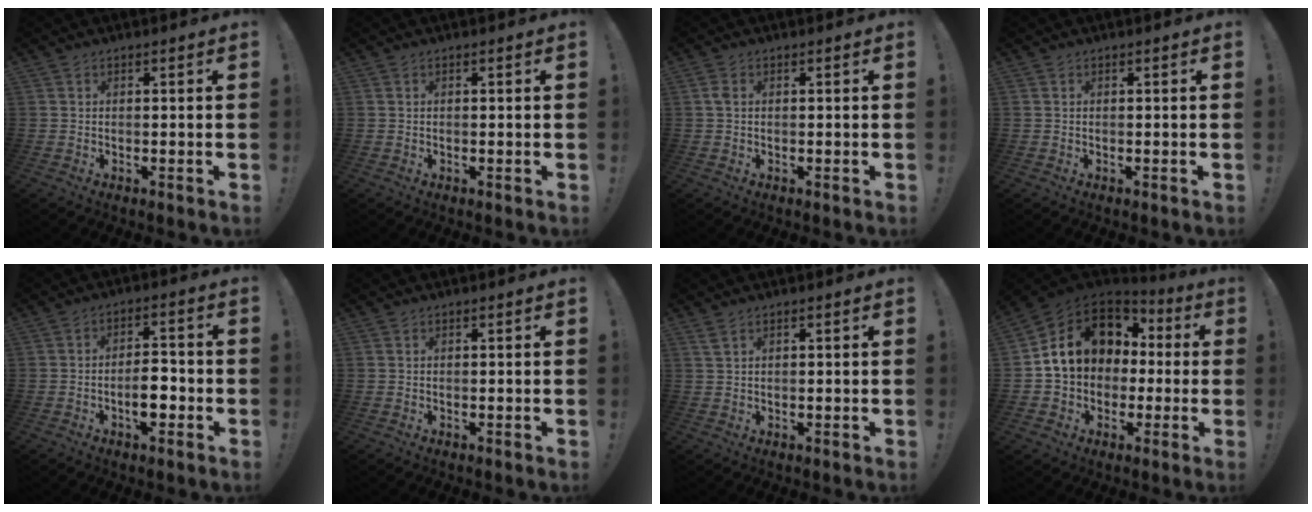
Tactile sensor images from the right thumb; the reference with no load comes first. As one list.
[{"total": 0.0}, {"total": 1.5, "force": [0.2, 0.9, 1.2], "torque": [-0.018, 0.001, 0.002]}, {"total": 0.0}, {"total": 7.5, "force": [-2.7, 3.5, 6.1], "torque": [-0.094, 0.009, -0.049]}, {"total": 0.0}, {"total": 1.9, "force": [1.3, 0.4, 1.4], "torque": [-0.021, -0.003, 0.022]}, {"total": 16.3, "force": [3.7, 12.9, 9.2], "torque": [-0.143, -0.001, 0.089]}]